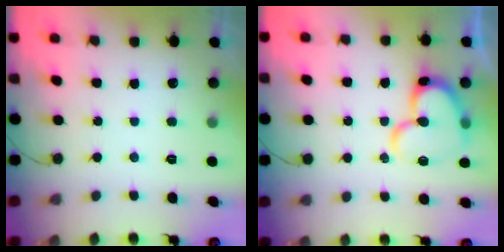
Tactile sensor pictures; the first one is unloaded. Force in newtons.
{"total": 15.0, "press": 14.8, "slide": 1.8}